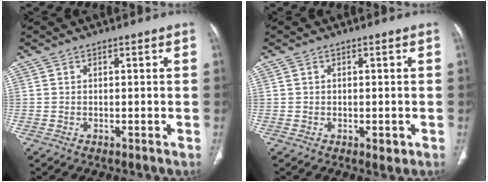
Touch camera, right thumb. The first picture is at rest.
{"total": 1.8, "force": [-0.6, 1.0, 1.3], "torque": [-0.012, 0.000, -0.006]}